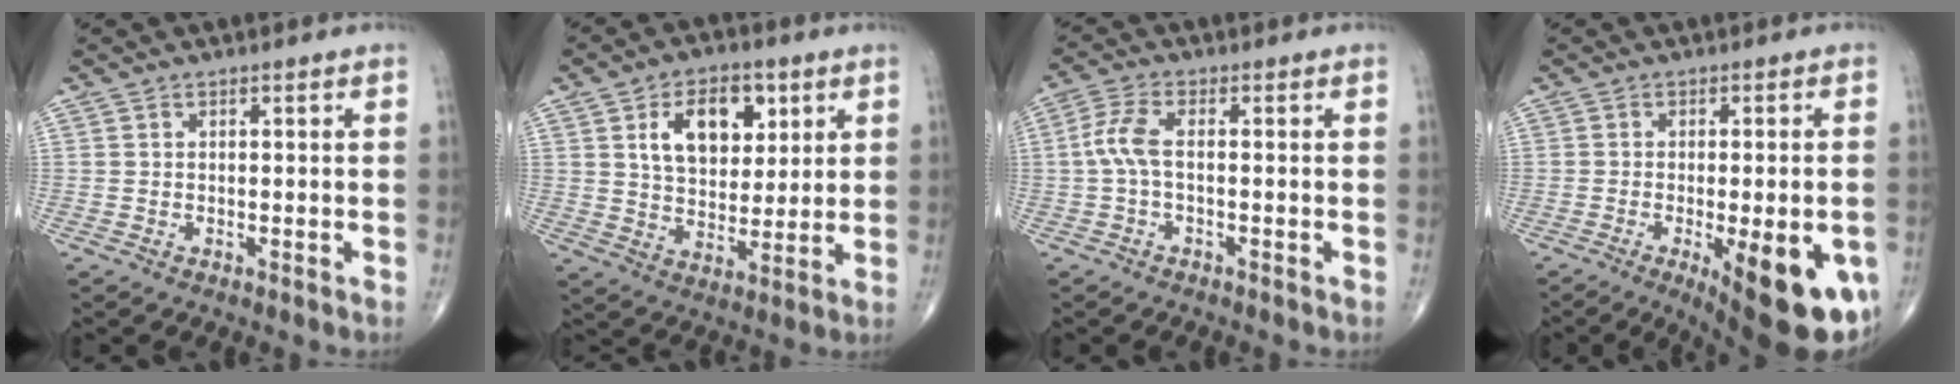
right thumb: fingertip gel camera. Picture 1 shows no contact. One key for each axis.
{"total": 12.8, "fx": 4.7, "fy": 8.1, "fz": 8.8, "tx": -0.098, "ty": -0.016, "tz": 0.082}
{"total": 4.7, "fx": -0.4, "fy": 1.6, "fz": 4.4, "tx": -0.111, "ty": 0.013, "tz": -0.016}
{"total": 18.0, "fx": -6.6, "fy": 6.0, "fz": 15.7, "tx": -0.156, "ty": -0.009, "tz": -0.072}